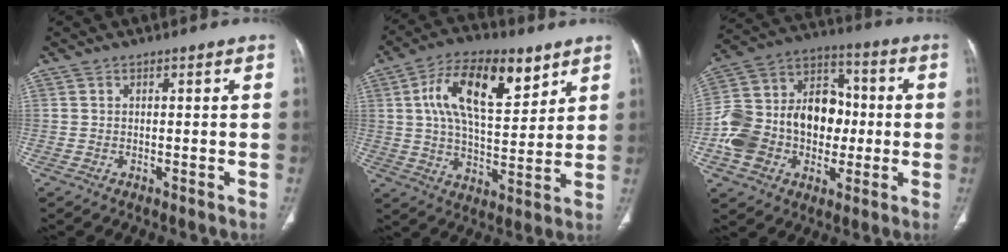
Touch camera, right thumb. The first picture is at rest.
{"total": 17.6, "force": [7.4, 8.4, 13.6], "torque": [-0.205, -0.016, 0.126]}
{"total": 22.0, "force": [-2.4, 16.4, 14.5], "torque": [-0.234, 0.049, -0.034]}